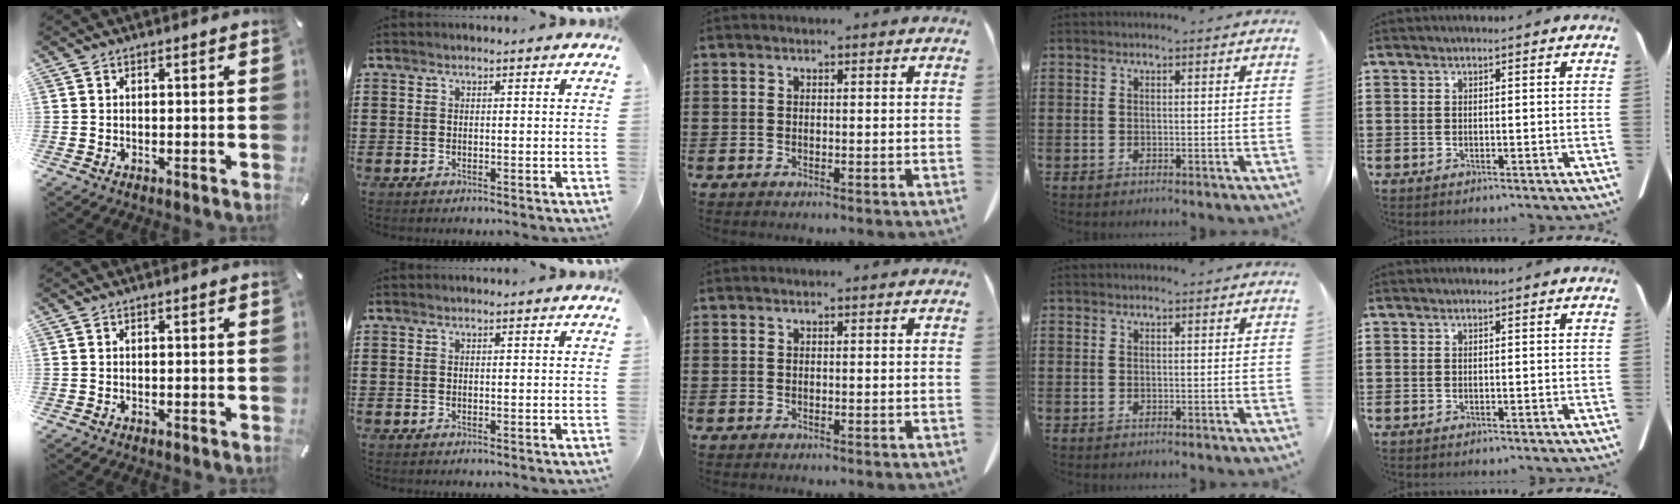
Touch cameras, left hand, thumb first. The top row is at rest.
{}